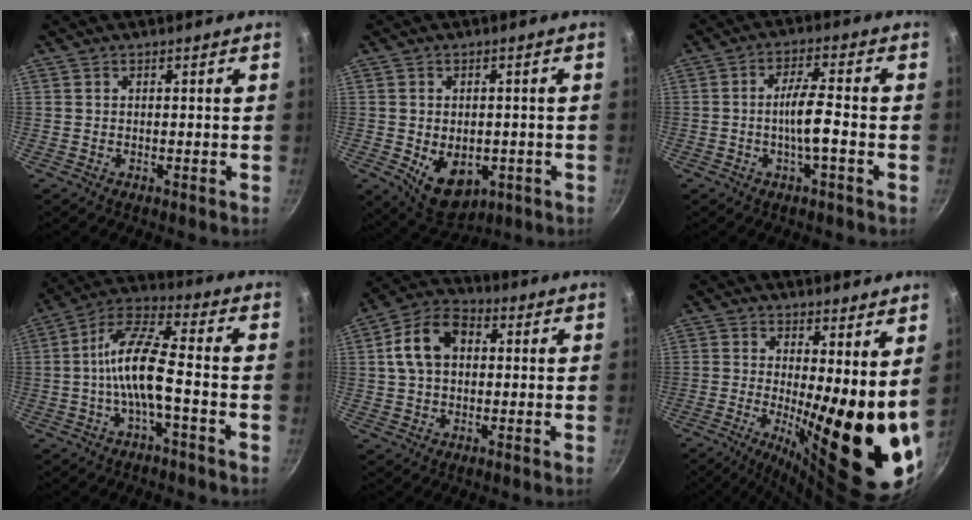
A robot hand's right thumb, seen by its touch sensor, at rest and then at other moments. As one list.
[{"total": 9.4, "force": [-2.2, 6.6, 6.4], "torque": [-0.070, -0.009, -0.013]}, {"total": 6.2, "force": [-1.7, 1.0, 5.8], "torque": [-0.110, 0.020, -0.035]}, {"total": 10.9, "force": [-2.6, 3.0, 10.1], "torque": [-0.205, 0.037, -0.060]}, {"total": 10.7, "force": [1.7, 7.5, 7.4], "torque": [-0.113, 0.024, 0.016]}, {"total": 19.4, "force": [1.1, 5.8, 18.5], "torque": [-0.238, -0.052, 0.022]}]